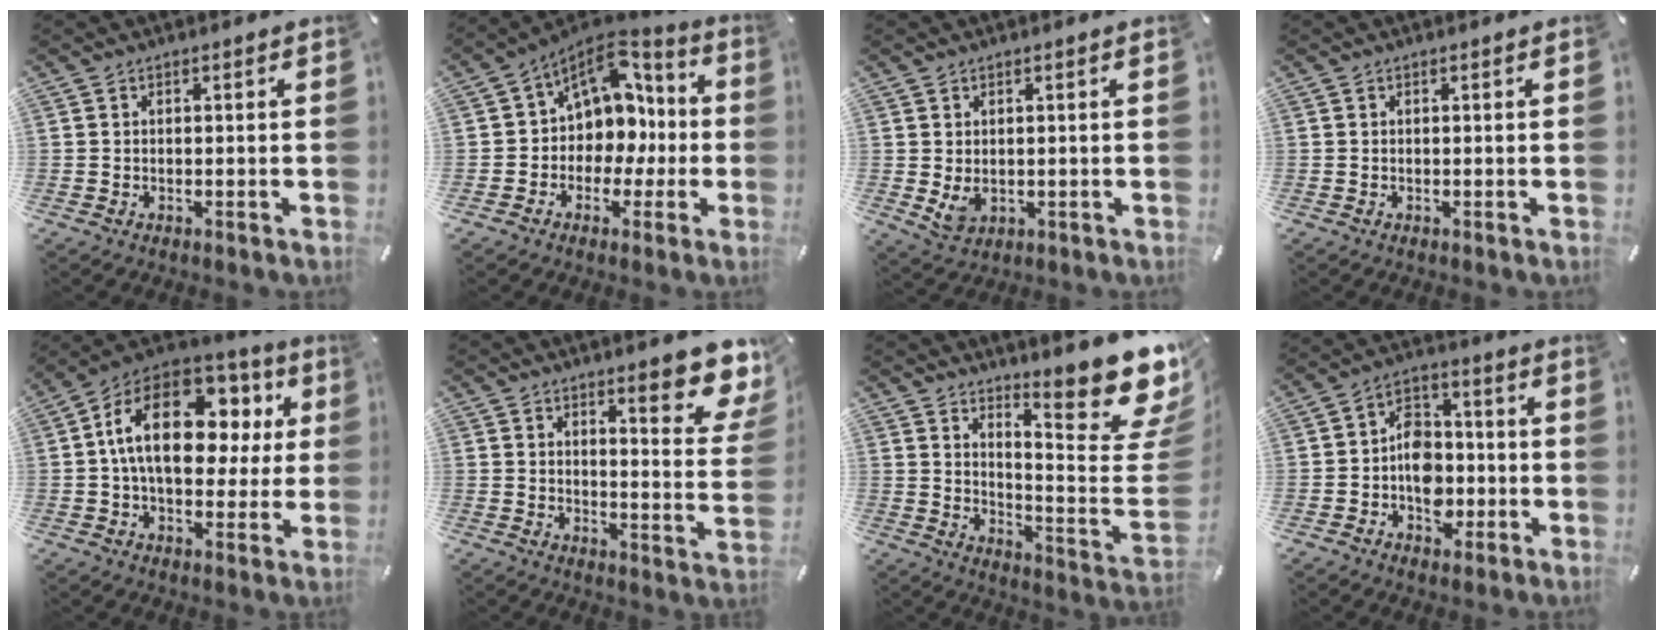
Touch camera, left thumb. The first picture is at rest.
{"total": 10.7, "force": [3.7, 9.3, 3.9], "torque": [-0.058, -0.031, 0.077]}
{"total": 4.0, "force": [0.9, 3.2, 2.2], "torque": [-0.037, -0.008, 0.015]}
{"total": 0.0}
{"total": 21.3, "force": [5.0, 13.3, 15.9], "torque": [-0.271, -0.008, 0.084]}
{"total": 12.3, "force": [8.9, 3.3, 7.9], "torque": [-0.094, -0.068, 0.146]}
{"total": 20.7, "force": [14.5, 5.6, 13.7], "torque": [-0.169, -0.123, 0.234]}
{"total": 10.0, "force": [-2.7, 8.1, 5.2], "torque": [-0.085, 0.030, -0.044]}